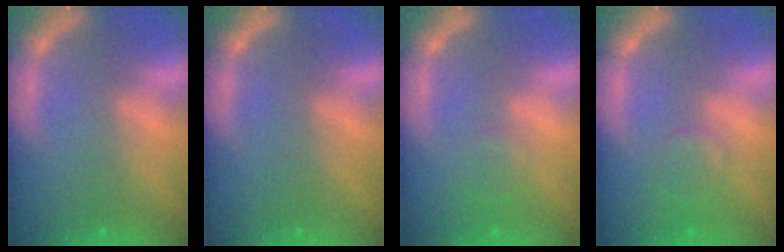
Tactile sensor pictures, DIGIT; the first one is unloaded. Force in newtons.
{"total": 0.0}
{"total": 2.0}
{"total": 2.9}